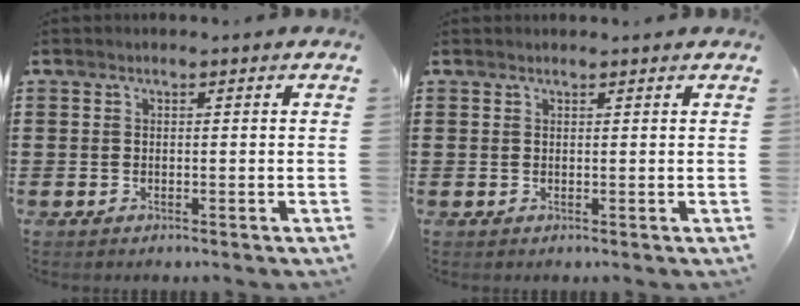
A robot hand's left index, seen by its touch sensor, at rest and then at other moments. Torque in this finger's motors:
{"motor_torque": [2.14, 0.00, -0.17, 0.01]}